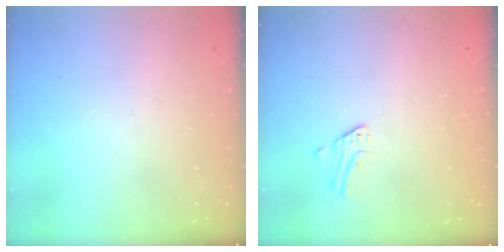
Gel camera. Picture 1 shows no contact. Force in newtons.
{"total": 2.3, "press": 2.3, "slide": 0.2}